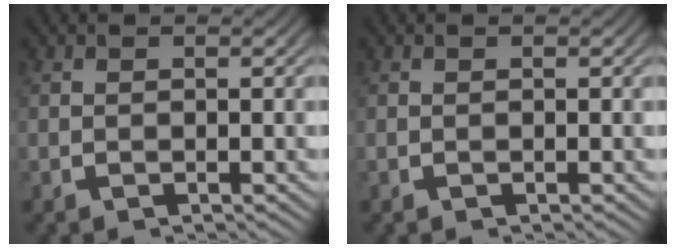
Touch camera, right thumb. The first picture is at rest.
{"total": 0.0}